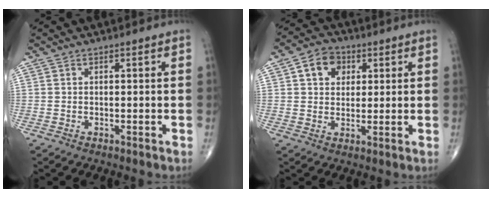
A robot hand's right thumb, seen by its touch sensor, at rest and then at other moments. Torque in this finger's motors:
{"motor_torque": [-0.15, 0.28, -0.01, -0.01, 0.11]}